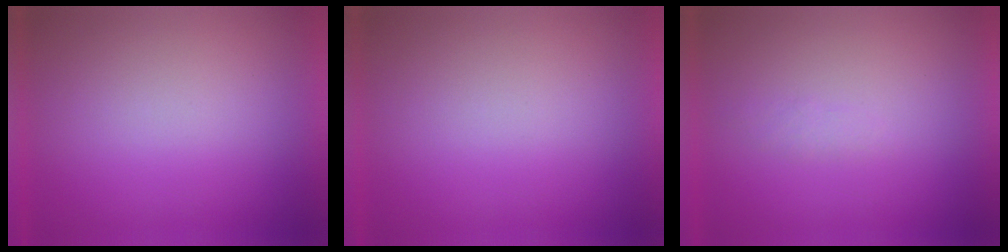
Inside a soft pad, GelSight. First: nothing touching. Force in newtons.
{"total": 0.0}
{"total": 1.2}